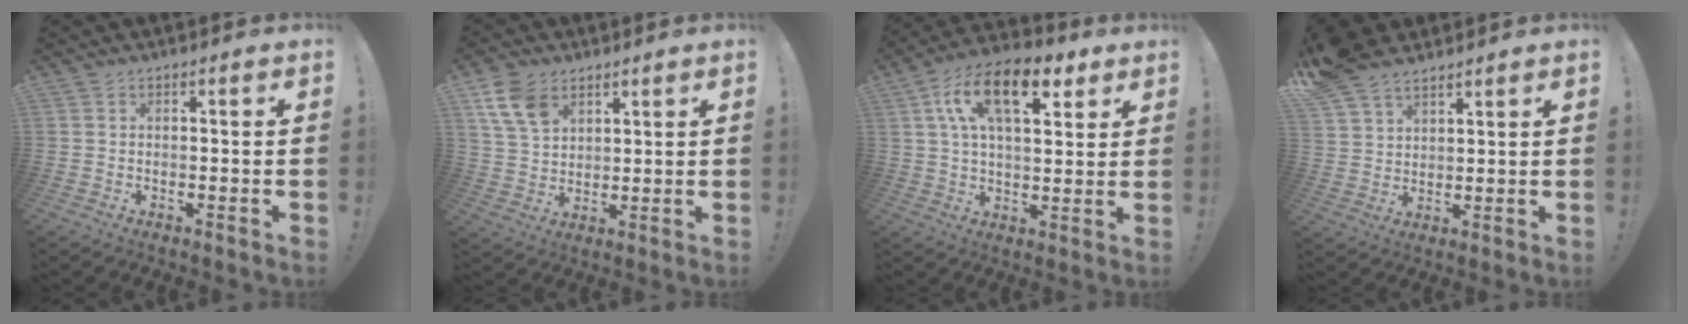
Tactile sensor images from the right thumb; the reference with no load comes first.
{"total": 11.3, "force": [6.1, 7.6, 5.7], "torque": [-0.096, -0.020, 0.121]}
{"total": 17.3, "force": [7.7, 8.1, 13.2], "torque": [-0.214, -0.018, 0.126]}
{"total": 9.2, "force": [7.2, 4.6, 3.5], "torque": [-0.069, -0.034, 0.144]}